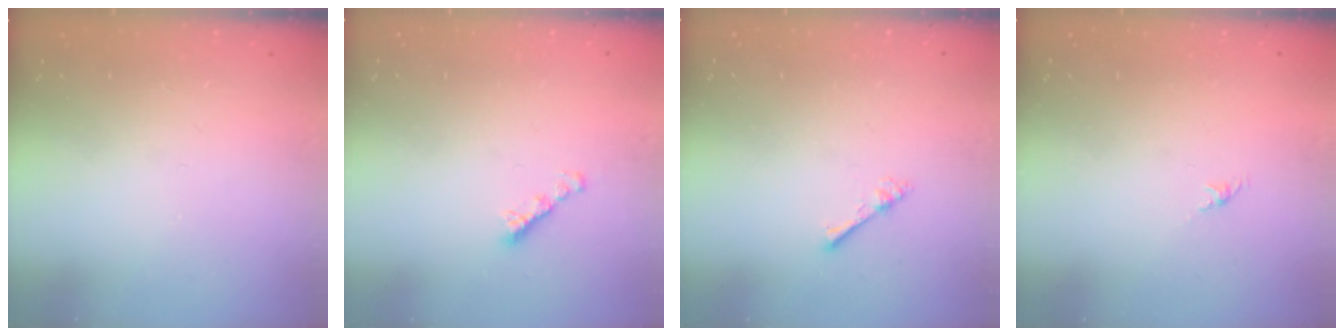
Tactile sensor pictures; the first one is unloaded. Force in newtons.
{"total": 2.2, "press": 2.1, "slide": 0.5}
{"total": 1.0, "press": 1.0, "slide": 0.3}
{"total": 0.0}